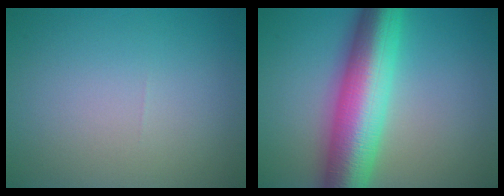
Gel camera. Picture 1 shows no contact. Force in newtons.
{"total": 11.1, "press": 11.1, "slide": 0.1}